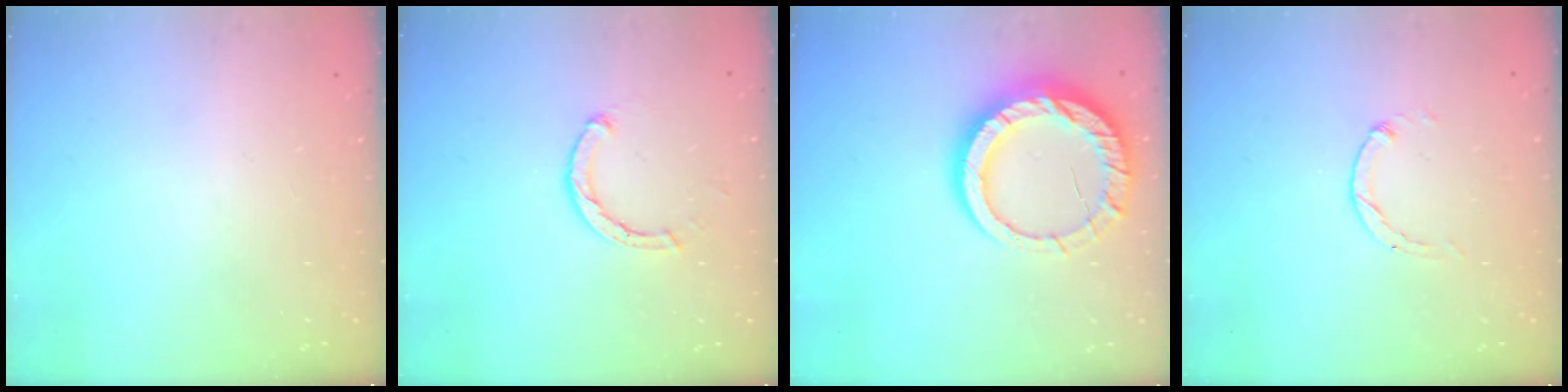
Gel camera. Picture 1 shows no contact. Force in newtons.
{"total": 2.1, "press": 2.1, "slide": 0.1}
{"total": 16.0, "press": 15.9, "slide": 1.4}
{"total": 0.7, "press": 0.6, "slide": 0.2}